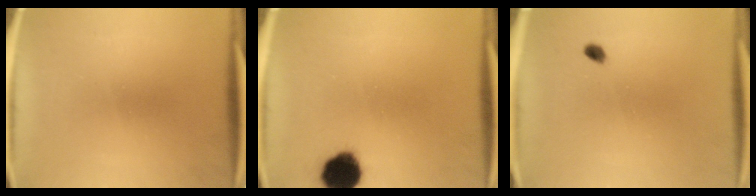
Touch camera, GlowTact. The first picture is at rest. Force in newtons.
{"total": 10.2}
{"total": 2.0}